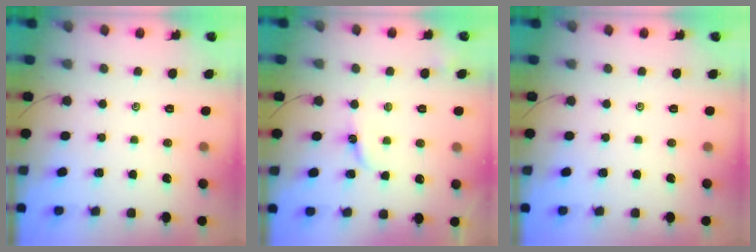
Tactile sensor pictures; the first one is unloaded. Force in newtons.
{"total": 5.2, "press": 5.1, "slide": 0.6}
{"total": 0.0}